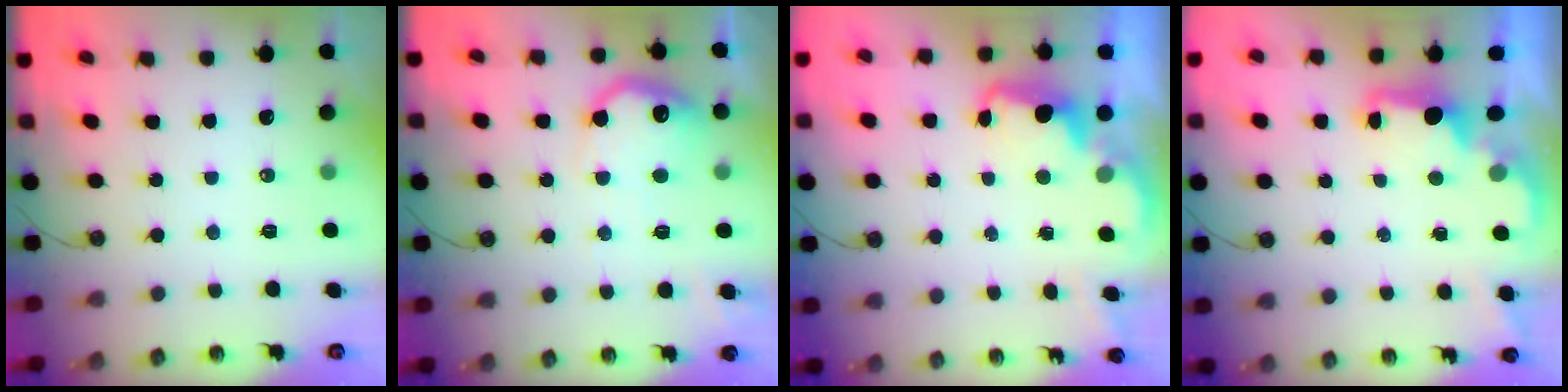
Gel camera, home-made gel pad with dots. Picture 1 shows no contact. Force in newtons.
{"total": 14.2, "press": 14.2, "slide": 0.8}
{"total": 2.6, "press": 2.5, "slide": 0.6}
{"total": 2.3, "press": 2.2, "slide": 0.7}